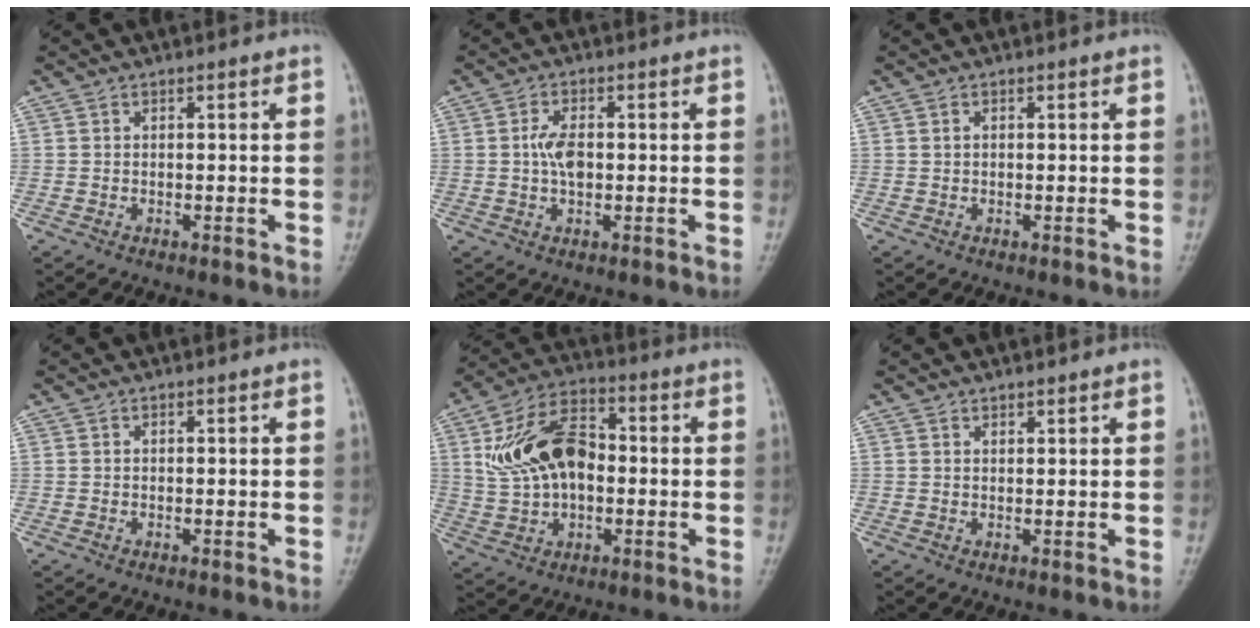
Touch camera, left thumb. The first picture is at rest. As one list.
[{"total": 4.3, "force": [0.1, 2.4, 3.5], "torque": [-0.067, 0.004, -0.001]}, {"total": 0.5, "force": [0.1, 0.4, 0.3], "torque": [-0.005, 0.000, 0.003]}, {"total": 0.0}, {"total": 15.6, "force": [1.3, 10.0, 11.9], "torque": [-0.196, 0.021, 0.021]}, {"total": 1.1, "force": [0.9, 0.4, 0.3], "torque": [0.001, -0.006, 0.014]}]